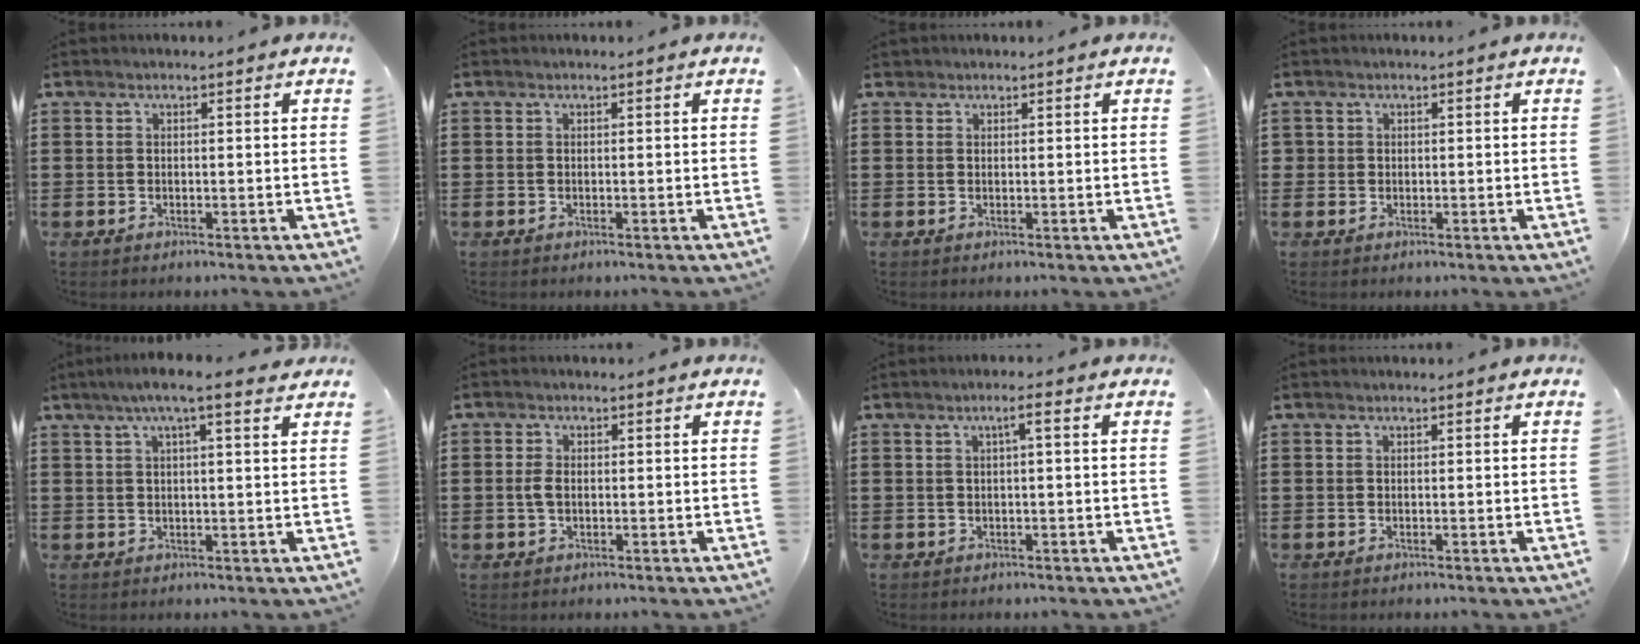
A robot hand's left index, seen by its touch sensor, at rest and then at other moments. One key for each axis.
{"total": 0.0}
{"total": 0.7, "fx": 0.6, "fy": 0.4, "fz": 0.1, "tx": -0.004, "ty": 0.003, "tz": 0.011}
{"total": 0.9, "fx": 0.2, "fy": 0.9, "fz": 0.1, "tx": -0.005, "ty": 0.004, "tz": 0.004}
{"total": 4.7, "fx": 3.1, "fy": 0.3, "fz": 3.6, "tx": -0.076, "ty": 0.004, "tz": 0.053}
{"total": 2.3, "fx": -0.1, "fy": 1.5, "fz": 1.7, "tx": -0.051, "ty": -0.001, "tz": -0.006}
{"total": 2.1, "fx": 0.2, "fy": 0.2, "fz": 2.1, "tx": -0.040, "ty": 0.004, "tz": 0.002}
{"total": 0.0}